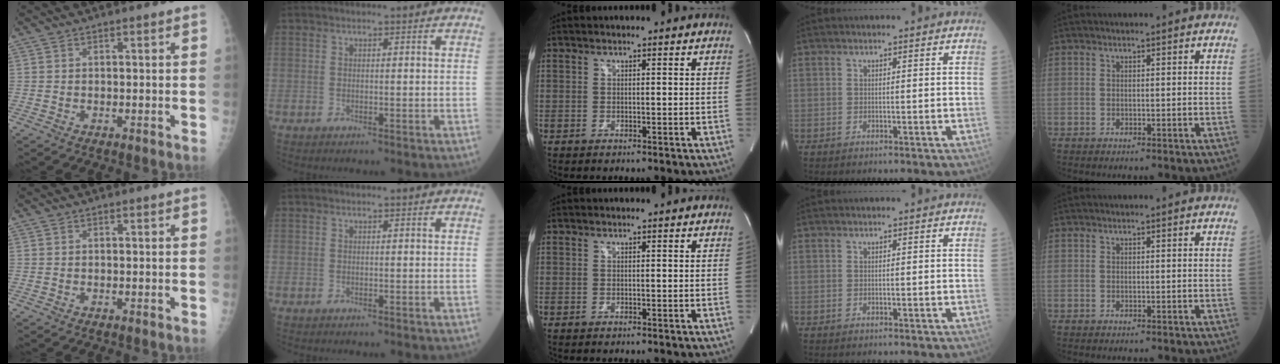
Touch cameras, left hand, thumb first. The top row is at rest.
{}